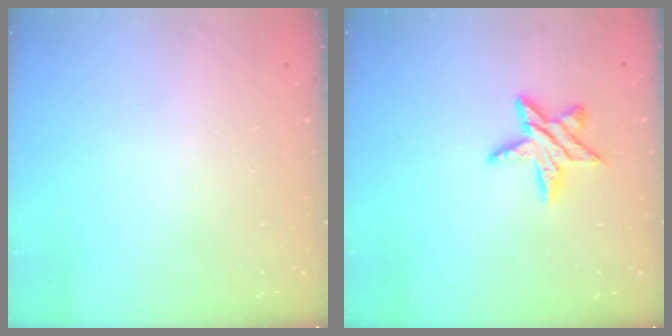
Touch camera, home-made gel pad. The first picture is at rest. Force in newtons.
{"total": 10.1, "press": 10.1, "slide": 0.5}